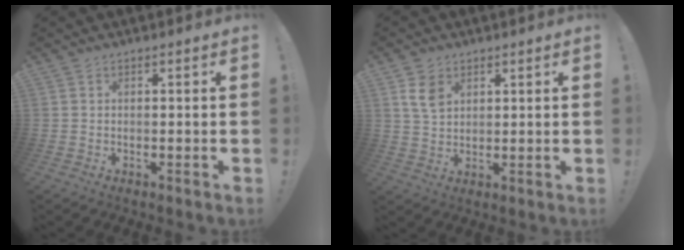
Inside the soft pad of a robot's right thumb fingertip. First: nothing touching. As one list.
[{"total": 6.0, "force": [2.9, 4.0, 3.4], "torque": [-0.049, -0.006, 0.055]}]